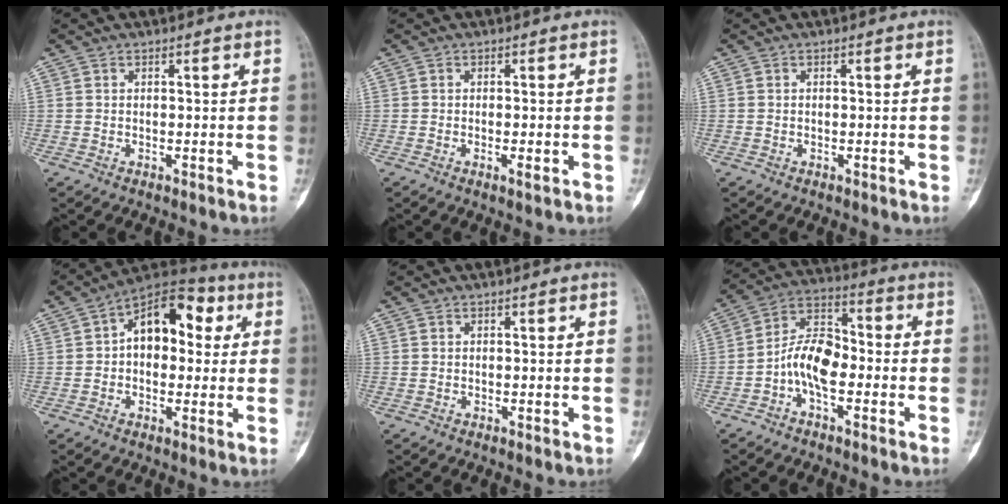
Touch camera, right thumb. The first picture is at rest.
{"total": 1.7, "force": [-0.7, 0.4, 1.5], "torque": [-0.021, -0.002, -0.011]}
{"total": 0.0}
{"total": 13.2, "force": [2.4, 8.5, 9.7], "torque": [-0.103, 0.030, 0.024]}
{"total": 0.0}
{"total": 10.0, "force": [-2.7, 5.3, 8.0], "torque": [-0.137, 0.041, -0.060]}